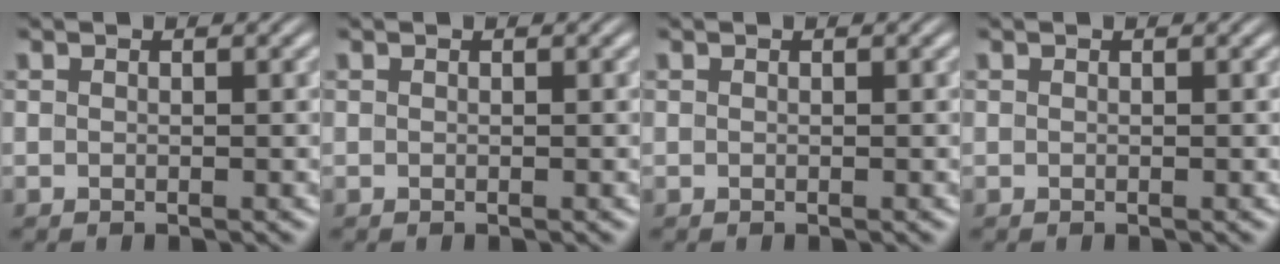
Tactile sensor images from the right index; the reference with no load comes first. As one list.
[{"total": 0.0}, {"total": 0.0}, {"total": 0.0}]